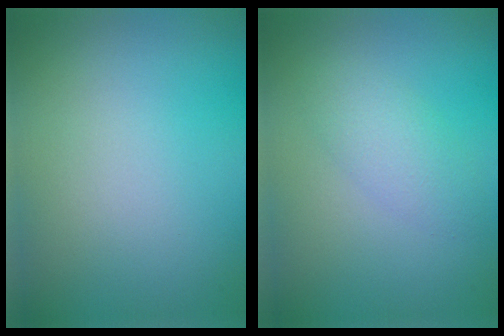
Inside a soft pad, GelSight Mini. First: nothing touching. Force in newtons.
{"total": 2.2, "press": 2.2, "slide": 0.1}